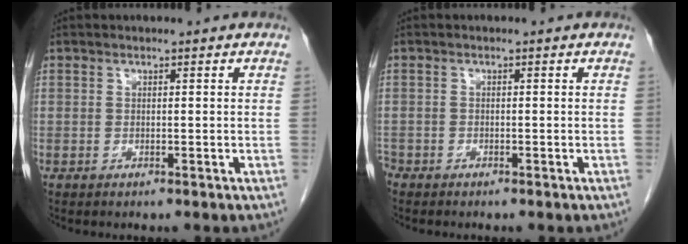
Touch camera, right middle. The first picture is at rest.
{"total": 1.6, "force": [-1.4, 0.7, 0.3], "torque": [-0.009, -0.002, -0.025]}